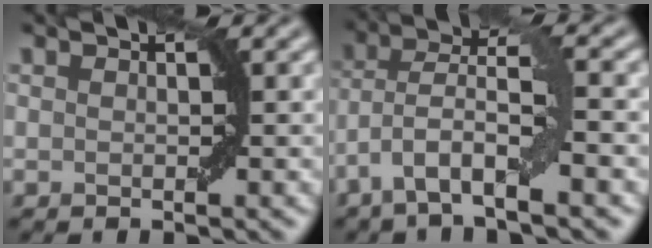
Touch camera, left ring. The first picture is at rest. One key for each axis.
{"total": 6.9, "fx": -3.1, "fy": 1.5, "fz": 5.9, "tx": -0.109, "ty": 0.008, "tz": -0.067}